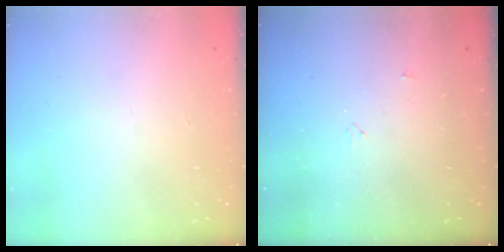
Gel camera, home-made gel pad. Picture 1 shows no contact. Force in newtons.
{"total": 2.7, "press": 2.7, "slide": 0.5}